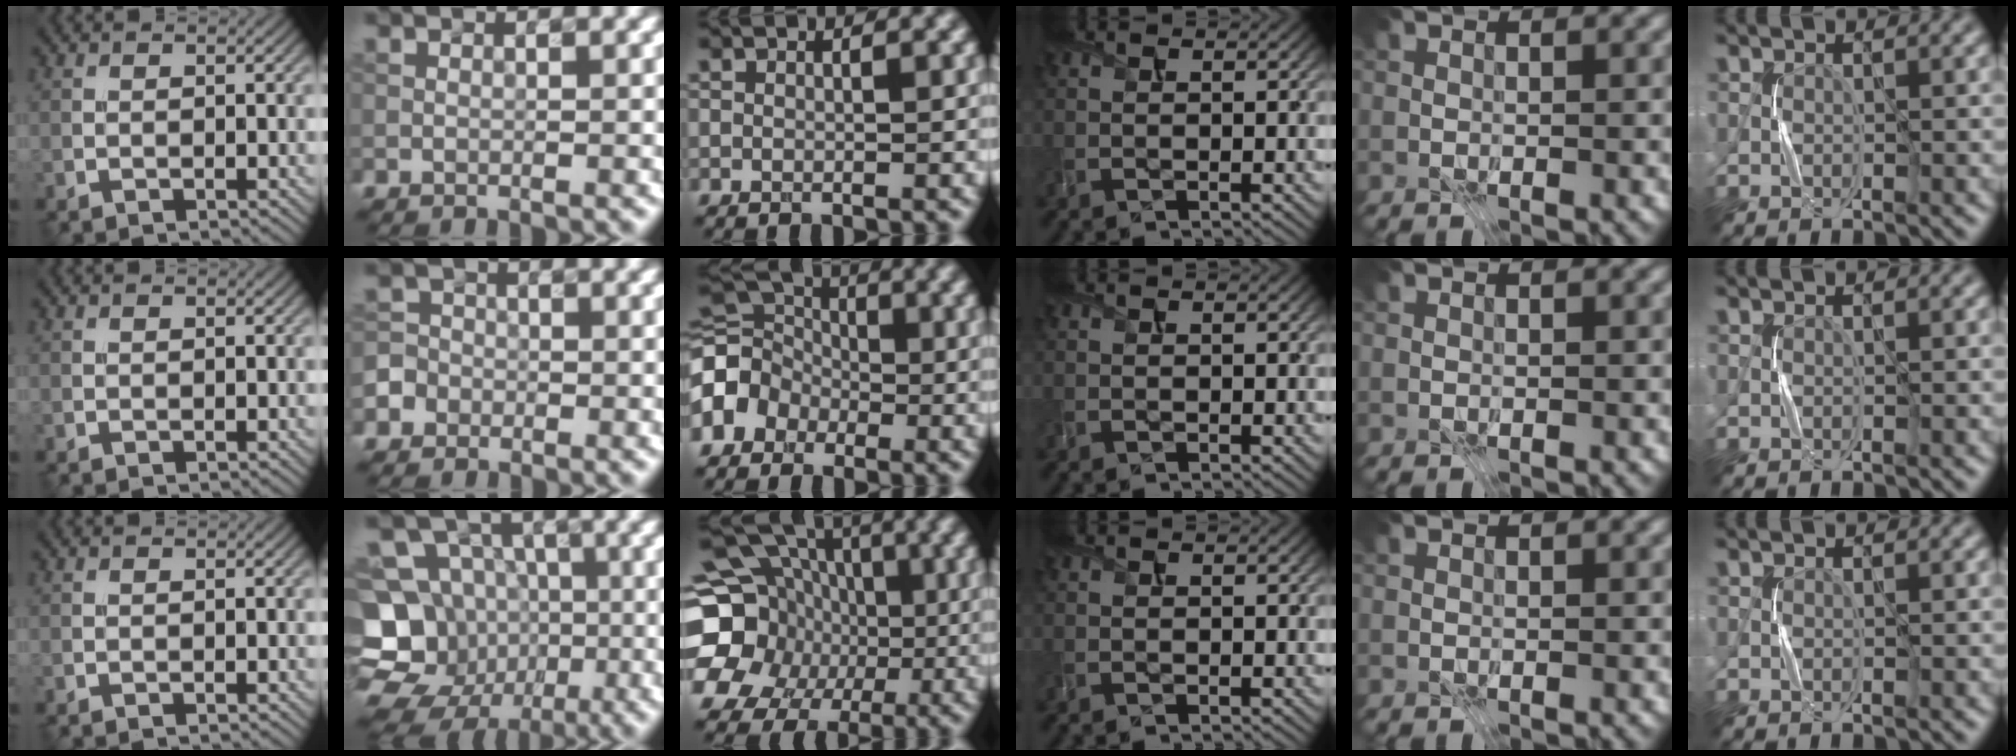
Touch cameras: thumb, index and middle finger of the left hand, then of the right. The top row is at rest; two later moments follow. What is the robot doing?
{"motion": "press", "object": "stapler"}